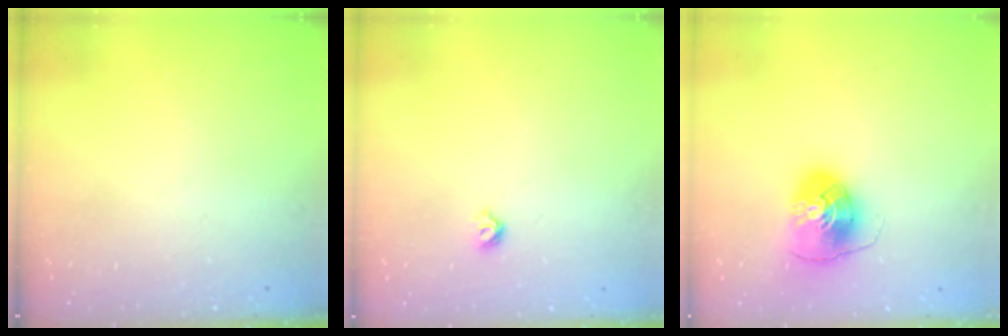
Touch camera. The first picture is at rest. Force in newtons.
{"total": 4.8, "press": 4.8, "slide": 0.8}
{"total": 8.5, "press": 8.4, "slide": 1.3}